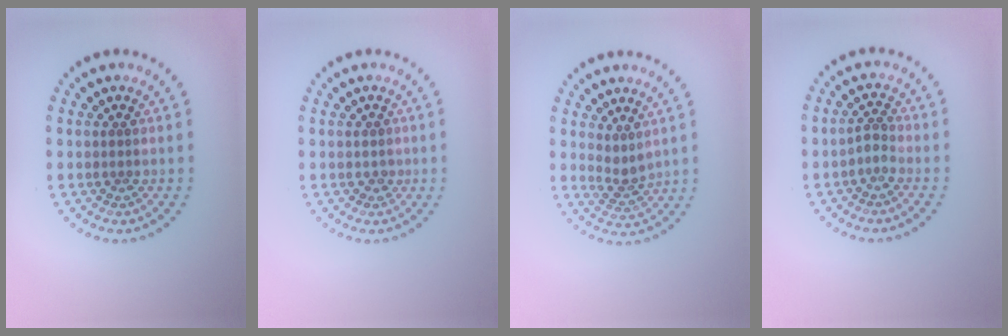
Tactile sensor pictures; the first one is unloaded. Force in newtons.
{"total": 0.7, "press": 0.5, "slide": 0.5}
{"total": 2.1, "press": 1.6, "slide": 1.4}
{"total": 1.3, "press": 1.1, "slide": 0.7}